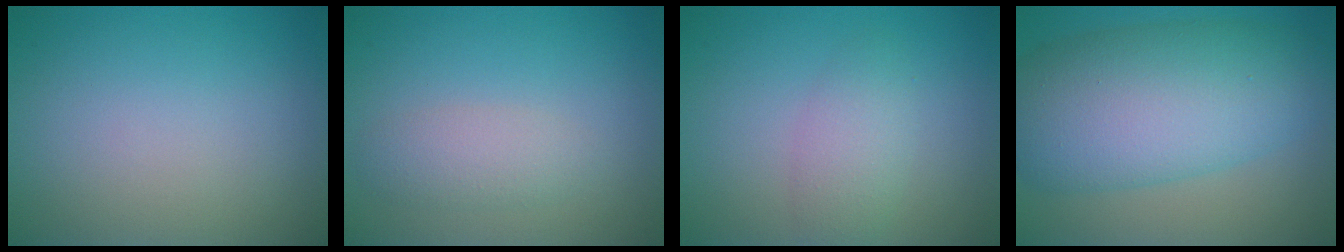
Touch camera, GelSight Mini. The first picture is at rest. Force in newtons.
{"total": 2.1, "press": 2.1, "slide": 0.1}
{"total": 2.5, "press": 2.4, "slide": 0.2}
{"total": 10.8, "press": 10.8, "slide": 0.4}